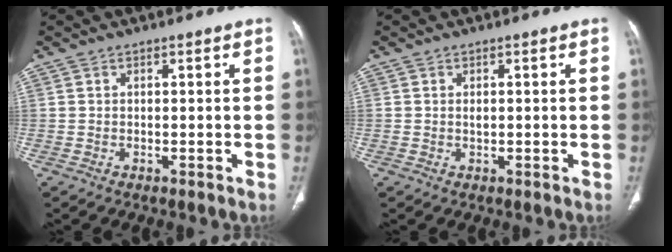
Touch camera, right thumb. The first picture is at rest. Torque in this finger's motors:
{"motor_torque": [-0.36, 0.03, 0.37, 0.08, 0.07]}